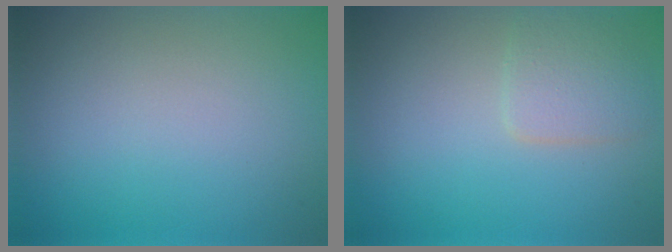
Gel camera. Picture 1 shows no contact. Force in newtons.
{"total": 2.5, "press": 2.5, "slide": 0.1}